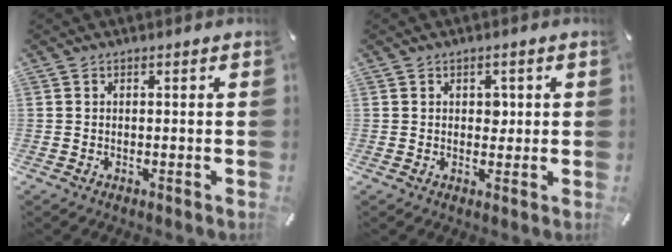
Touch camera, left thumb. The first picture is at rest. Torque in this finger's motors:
{"motor_torque": [0.21, 0.41, 0.28, -0.25, 0.00]}